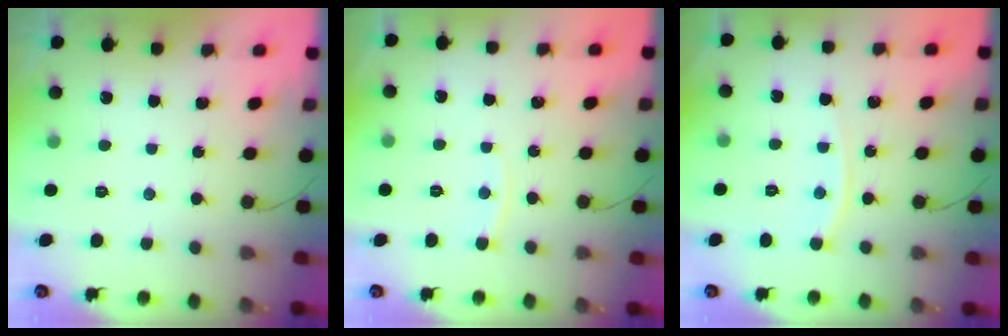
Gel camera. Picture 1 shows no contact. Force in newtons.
{"total": 3.7, "press": 3.6, "slide": 0.5}
{"total": 4.6, "press": 4.5, "slide": 0.7}